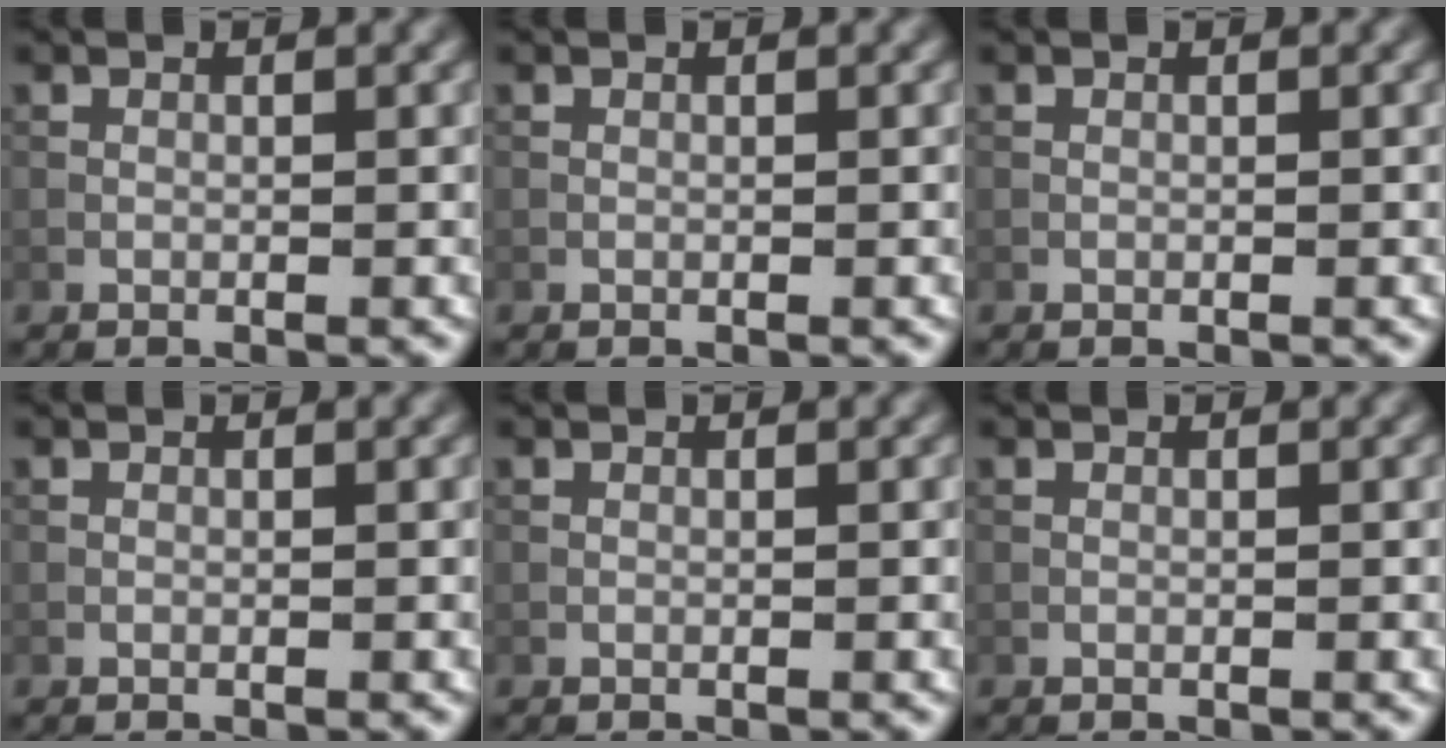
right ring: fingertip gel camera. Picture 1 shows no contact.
{"total": 0.0}
{"total": 0.0}
{"total": 0.0}
{"total": 0.0}
{"total": 0.0}